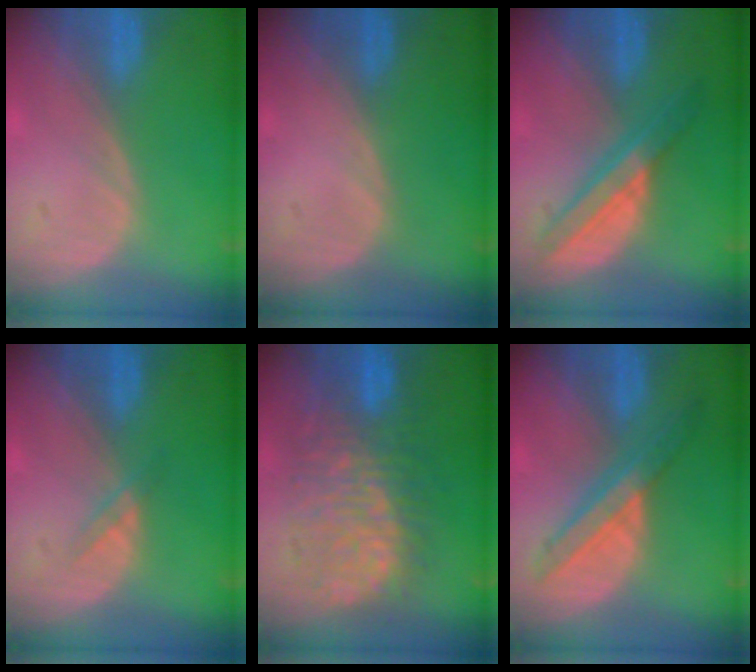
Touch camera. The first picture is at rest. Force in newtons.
{"total": 0.0}
{"total": 6.0, "press": 6.0, "slide": 0.1}
{"total": 1.5, "press": 1.5, "slide": 0.1}
{"total": 11.9, "press": 11.8, "slide": 1.5}
{"total": 6.7, "press": 6.3, "slide": 2.2}